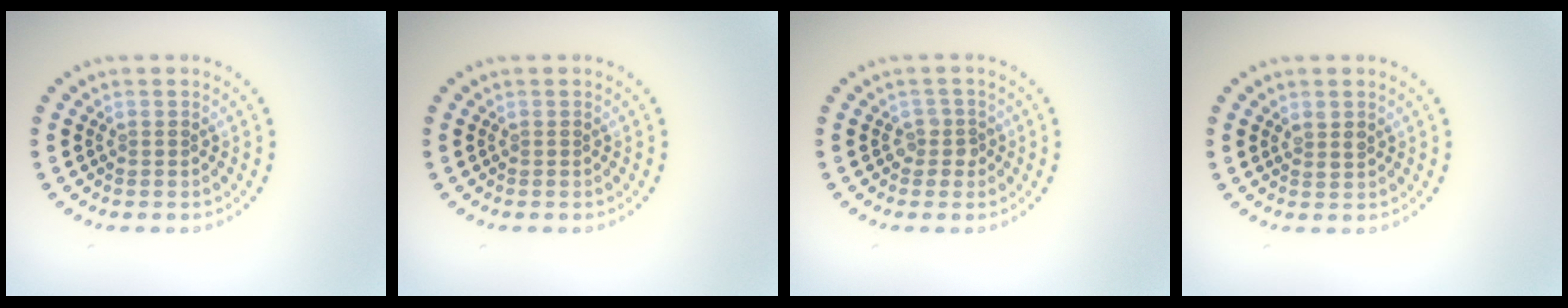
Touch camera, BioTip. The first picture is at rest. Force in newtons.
{"total": 0.0}
{"total": 1.3, "press": 1.2, "slide": 0.7}
{"total": 1.0, "press": 0.9, "slide": 0.5}